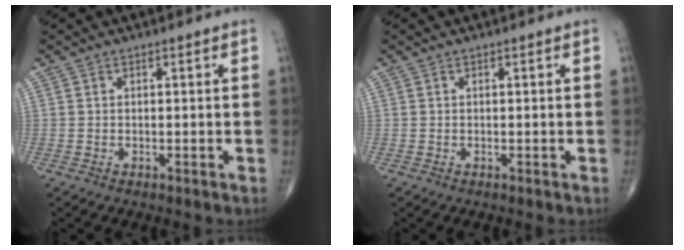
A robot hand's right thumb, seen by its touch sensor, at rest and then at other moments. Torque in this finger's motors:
{"motor_torque": [0.14, 0.05, 0.00, 0.16, 0.02]}